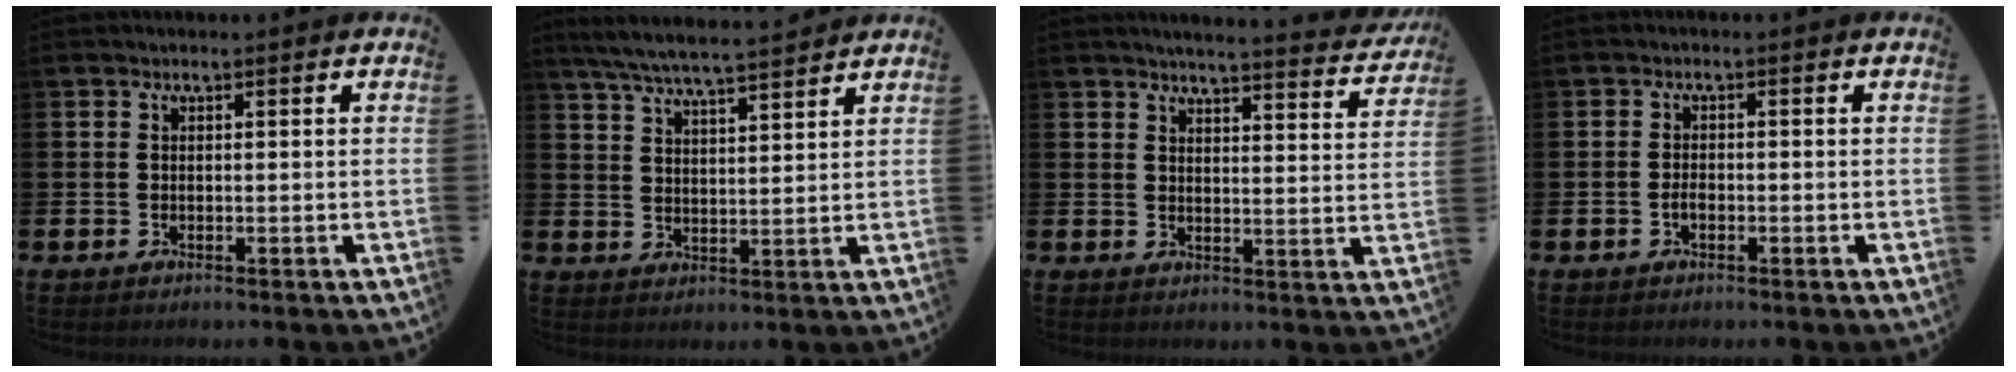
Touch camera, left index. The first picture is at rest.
{"total": 6.2, "force": [5.9, 0.2, 1.9], "torque": [-0.059, -0.029, 0.106]}
{"total": 4.3, "force": [4.2, -0.1, 0.9], "torque": [-0.020, -0.036, 0.068]}
{"total": 1.3, "force": [-0.5, 0.7, 1.0], "torque": [-0.013, 0.000, -0.012]}